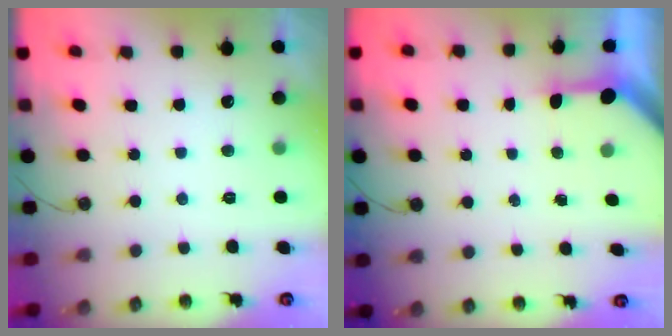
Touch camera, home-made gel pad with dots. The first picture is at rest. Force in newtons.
{"total": 3.4, "press": 3.4, "slide": 0.3}